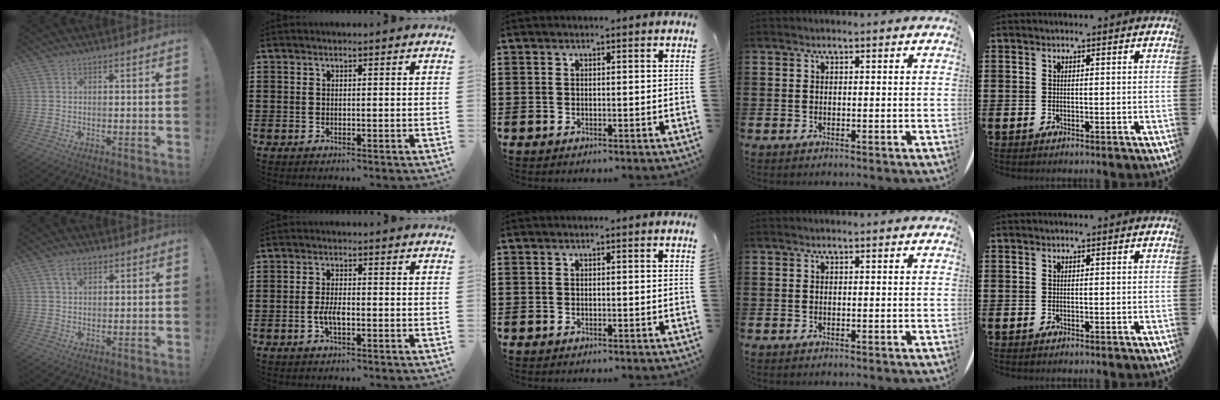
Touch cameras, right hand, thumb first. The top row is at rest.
{"thumb": {"total": 4.5, "force": [2.3, 2.7, 2.8], "torque": [-0.049, 0.001, 0.042]}, "index": {"total": 2.8, "force": [-1.0, 1.0, 2.4], "torque": [-0.059, -0.004, -0.023]}}